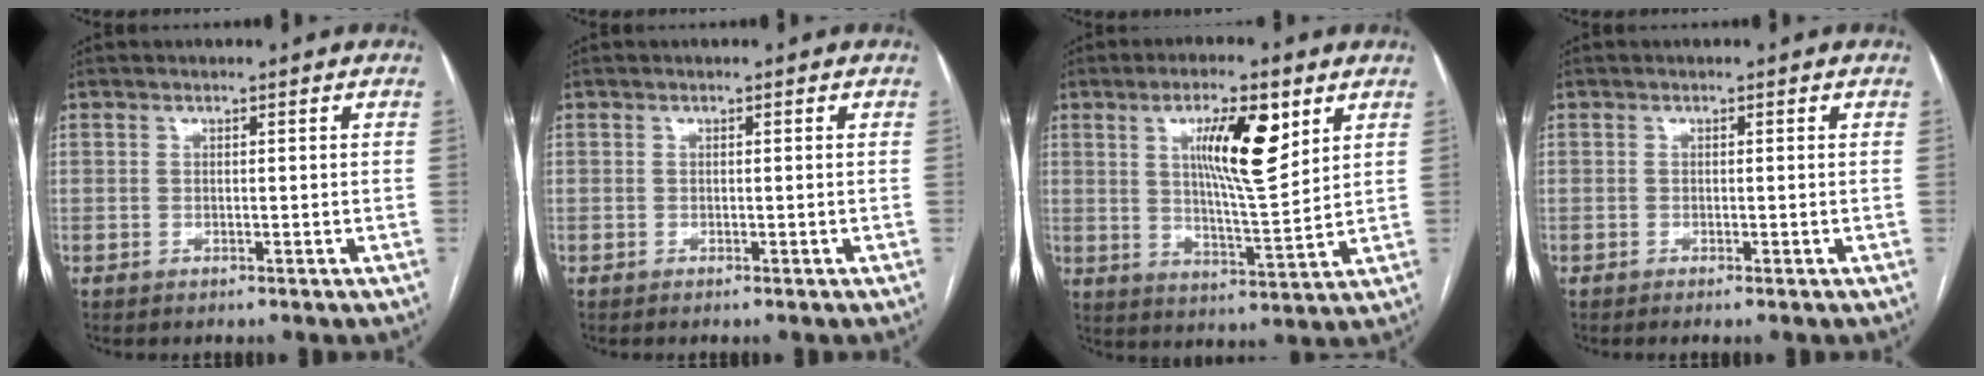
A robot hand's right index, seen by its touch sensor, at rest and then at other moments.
{"total": 0.0}
{"total": 10.8, "force": [4.6, 1.8, 9.6], "torque": [-0.164, -0.003, 0.077]}
{"total": 0.7, "force": [-0.5, -0.1, 0.6], "torque": [-0.012, -0.001, -0.008]}